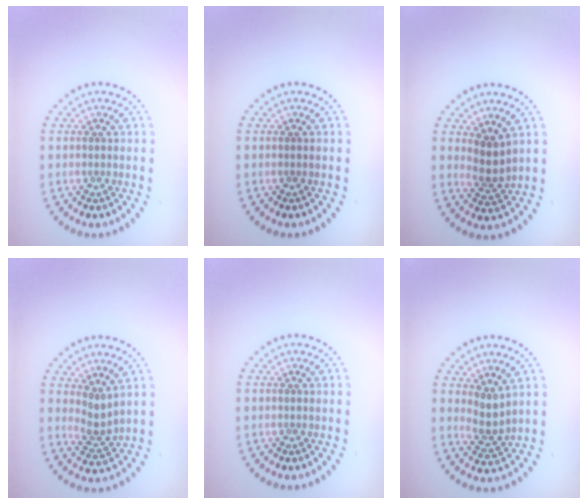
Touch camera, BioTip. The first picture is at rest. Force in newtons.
{"total": 0.0}
{"total": 2.2, "press": 1.8, "slide": 1.3}
{"total": 2.0, "press": 1.4, "slide": 1.5}
{"total": 0.0}
{"total": 2.2, "press": 1.7, "slide": 1.4}